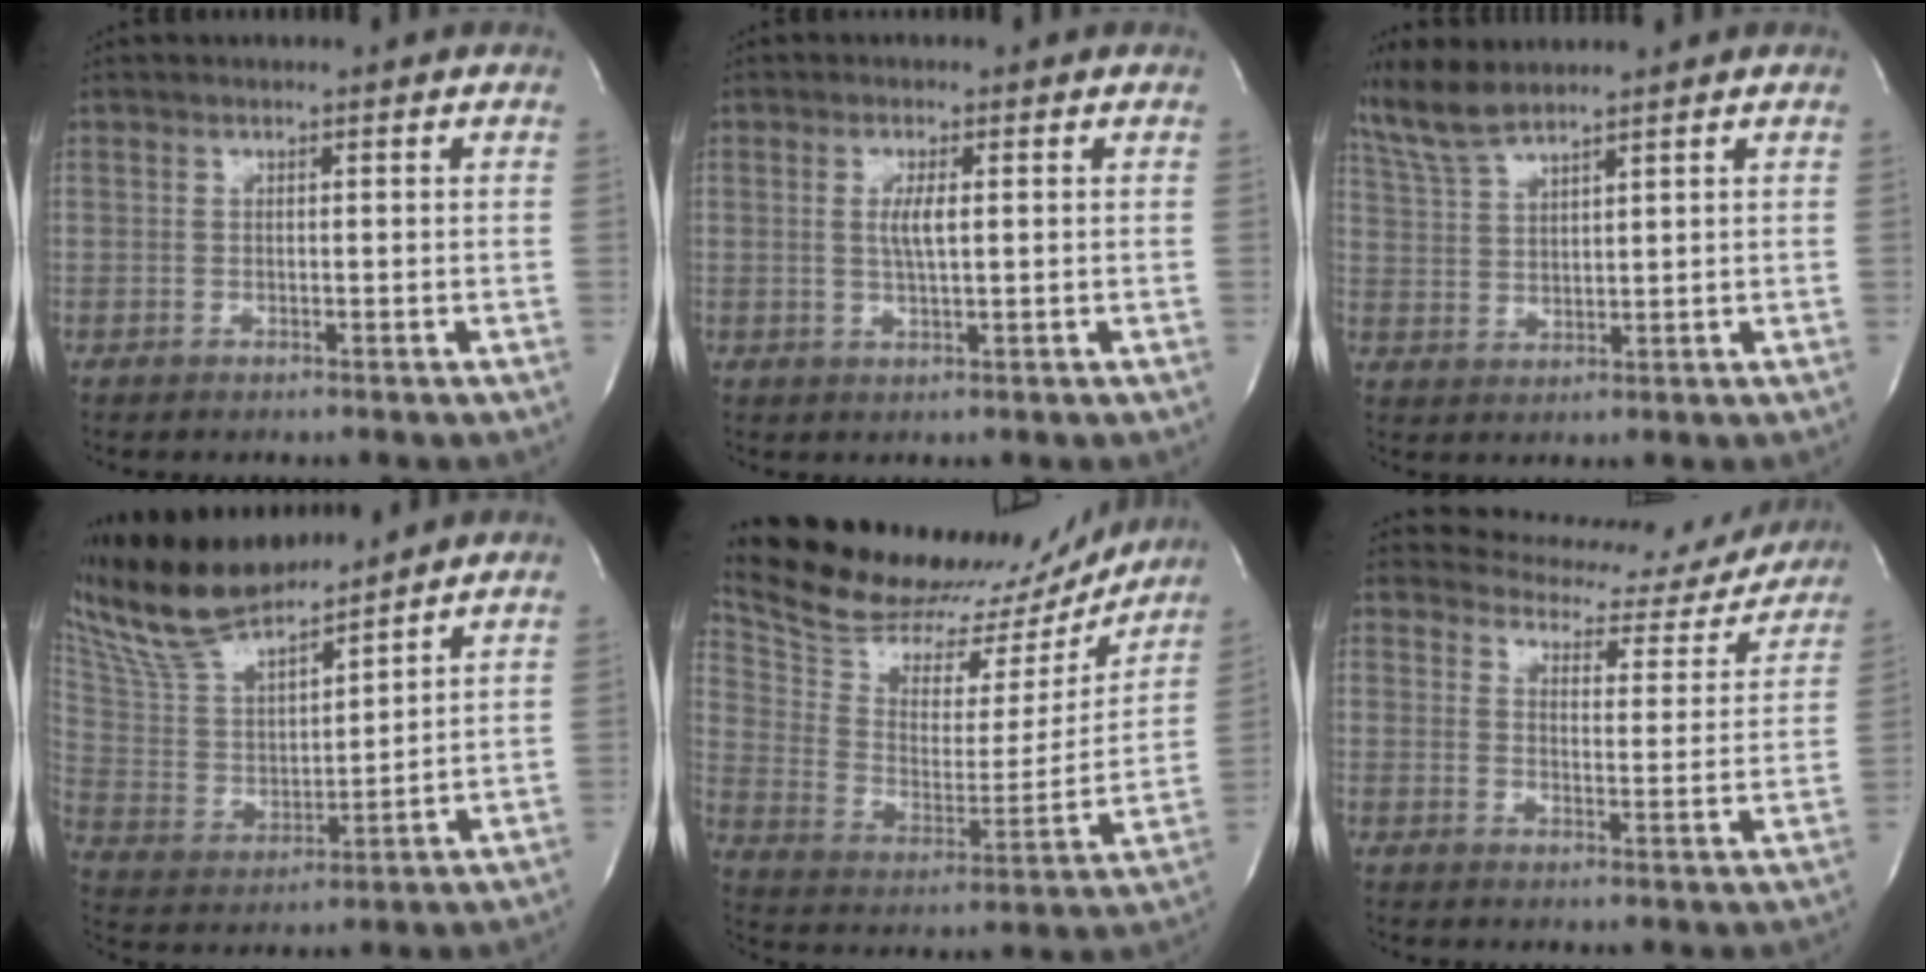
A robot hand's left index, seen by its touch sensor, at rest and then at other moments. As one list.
[{"total": 2.9, "force": [0.4, 0.4, 2.9], "torque": [-0.059, -0.004, 0.008]}, {"total": 6.4, "force": [5.8, 0.4, 2.6], "torque": [-0.070, 0.009, 0.127]}, {"total": 16.0, "force": [14.1, 3.3, 6.9], "torque": [-0.146, 0.010, 0.274]}, {"total": 28.1, "force": [25.9, 8.1, 7.6], "torque": [-0.144, -0.031, 0.369]}, {"total": 13.8, "force": [12.8, 4.7, 1.9], "torque": [-0.005, -0.021, 0.136]}]